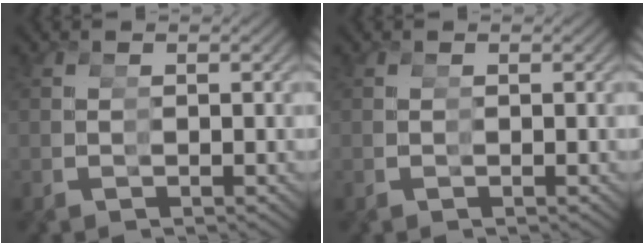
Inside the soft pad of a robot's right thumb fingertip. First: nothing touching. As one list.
[{"total": 0.0}]